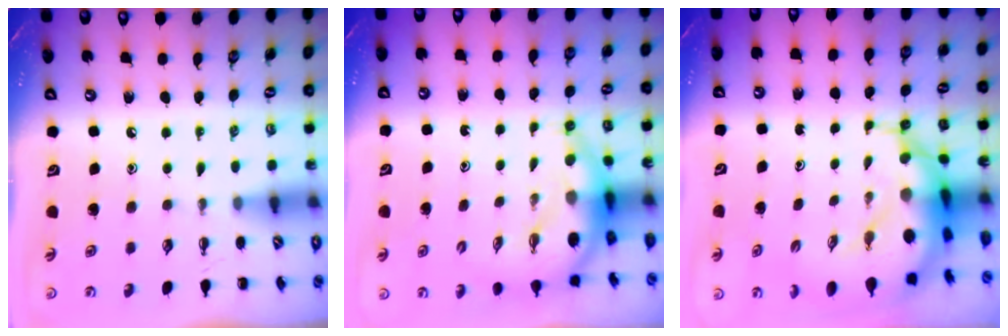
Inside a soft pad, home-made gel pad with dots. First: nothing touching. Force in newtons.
{"total": 6.8, "press": 6.6, "slide": 1.6}
{"total": 10.8, "press": 10.4, "slide": 2.8}